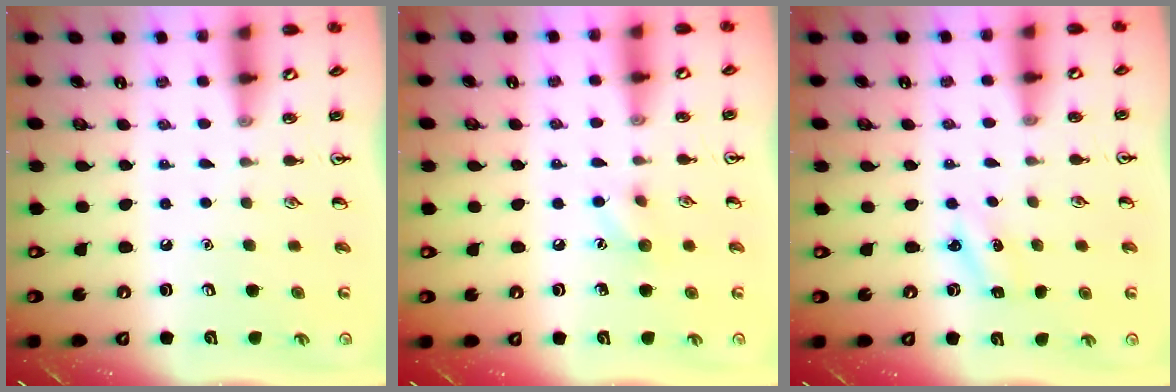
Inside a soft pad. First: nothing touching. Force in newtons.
{"total": 5.9, "press": 5.7, "slide": 1.8}
{"total": 2.5, "press": 2.3, "slide": 0.9}